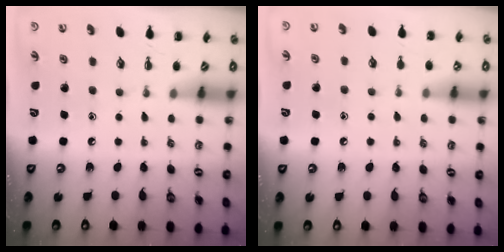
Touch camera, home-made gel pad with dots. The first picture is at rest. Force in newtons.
{"total": 6.6, "press": 6.3, "slide": 2.0}